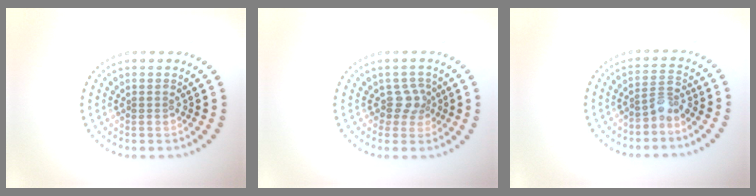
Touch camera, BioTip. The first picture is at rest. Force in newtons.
{"total": 1.9, "press": 1.4, "slide": 1.3}
{"total": 2.0, "press": 1.5, "slide": 1.4}